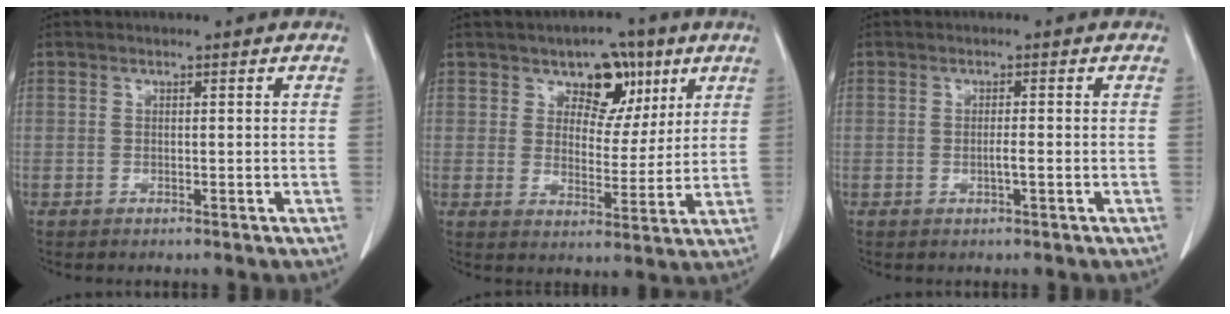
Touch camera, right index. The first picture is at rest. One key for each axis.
{"total": 7.5, "fx": 4.0, "fy": 5.0, "fz": 3.9, "tx": -0.041, "ty": 0.009, "tz": 0.061}
{"total": 1.3, "fx": -0.4, "fy": 0.0, "fz": 1.2, "tx": -0.022, "ty": 0.000, "tz": -0.008}